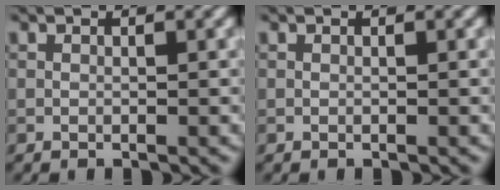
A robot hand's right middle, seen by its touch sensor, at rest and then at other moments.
{"total": 0.0}